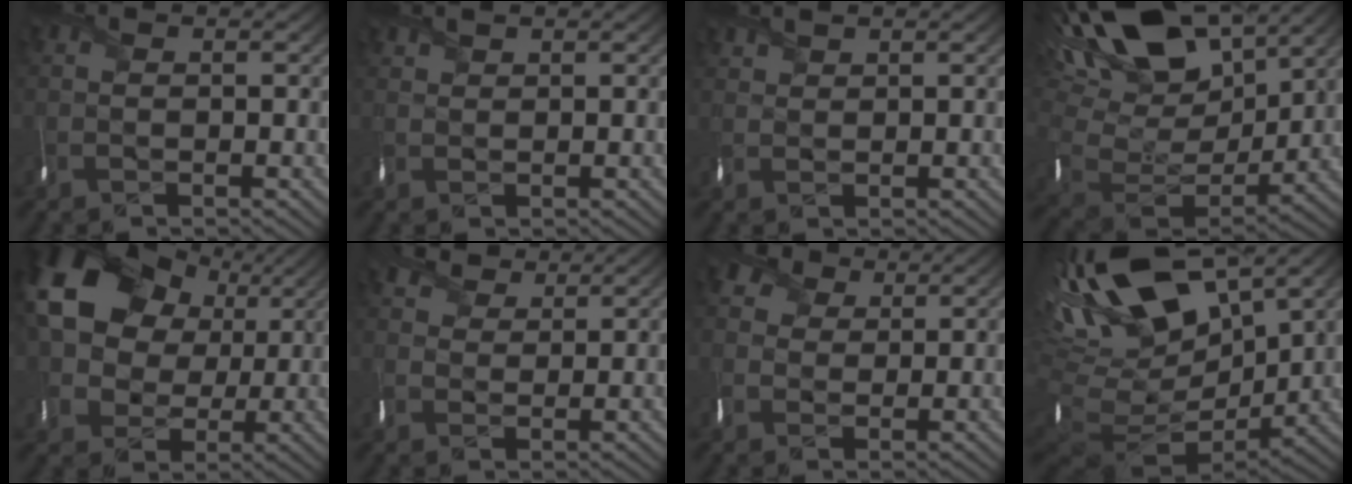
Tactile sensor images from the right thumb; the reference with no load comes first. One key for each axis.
{"total": 1.6, "fx": 1.0, "fy": -0.4, "fz": -1.2, "tx": 0.013, "ty": 0.005, "tz": 0.021}
{"total": 1.7, "fx": 1.4, "fy": -0.3, "fz": -1.0, "tx": 0.006, "ty": 0.005, "tz": 0.030}
{"total": 16.1, "fx": 8.8, "fy": 7.9, "fz": 10.9, "tx": -0.242, "ty": 0.031, "tz": 0.136}
{"total": 15.9, "fx": 5.9, "fy": 12.3, "fz": 8.2, "tx": -0.189, "ty": 0.042, "tz": 0.097}
{"total": 2.8, "fx": 2.4, "fy": 1.2, "fz": -0.6, "tx": 0.002, "ty": 0.006, "tz": 0.041}
{"total": 3.2, "fx": 2.1, "fy": 2.4, "fz": 0.0, "tx": -0.016, "ty": 0.009, "tz": 0.033}
{"total": 17.7, "fx": 5.9, "fy": 9.1, "fz": 14.0, "tx": -0.271, "ty": 0.027, "tz": 0.125}